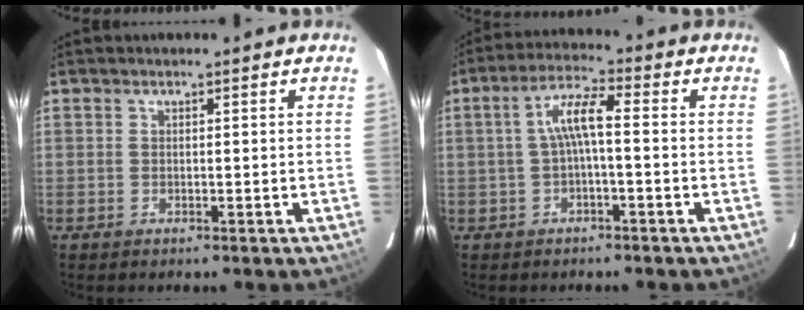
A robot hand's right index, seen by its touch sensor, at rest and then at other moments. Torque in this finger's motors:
{"motor_torque": [0.51, -0.09, 0.33, 0.10]}